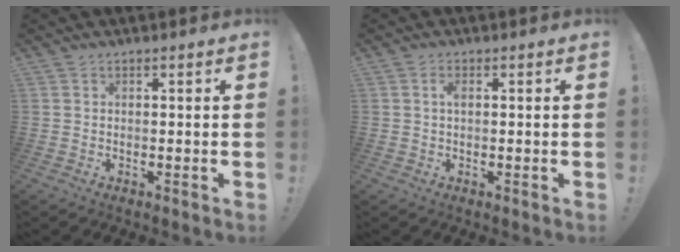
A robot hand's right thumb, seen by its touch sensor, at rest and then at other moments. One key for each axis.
{"total": 1.6, "fx": 0.2, "fy": 0.7, "fz": 1.4, "tx": -0.021, "ty": 0.001, "tz": 0.001}